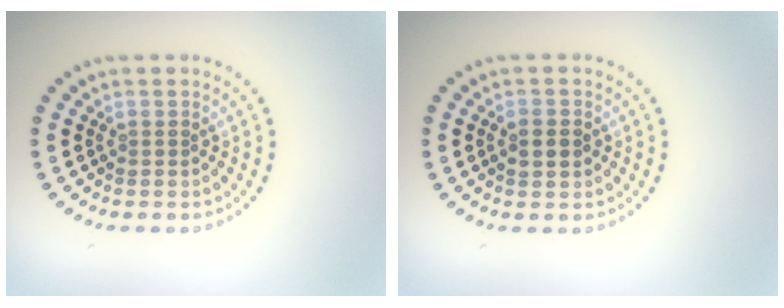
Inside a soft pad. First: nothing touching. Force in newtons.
{"total": 2.3, "press": 2.3, "slide": 0.0}